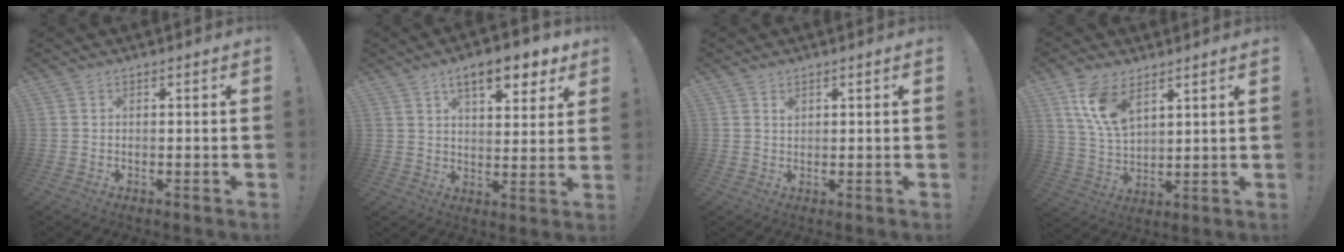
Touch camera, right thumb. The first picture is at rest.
{"total": 11.2, "force": [6.9, 4.1, 7.8], "torque": [-0.108, -0.037, 0.115]}
{"total": 1.1, "force": [0.8, 0.7, 0.3], "torque": [0.003, -0.005, 0.014]}
{"total": 11.2, "force": [6.5, 5.5, 7.2], "torque": [-0.158, -0.020, 0.122]}